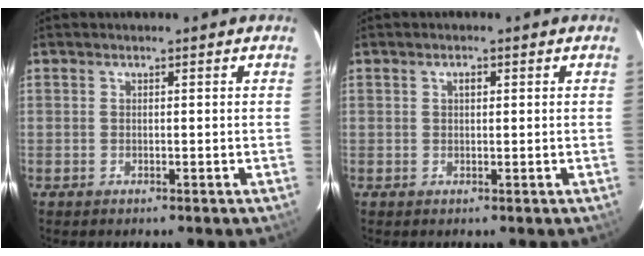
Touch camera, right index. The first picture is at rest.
{"total": 1.2, "force": [0.4, 0.7, 0.9], "torque": [-0.013, 0.006, 0.007]}